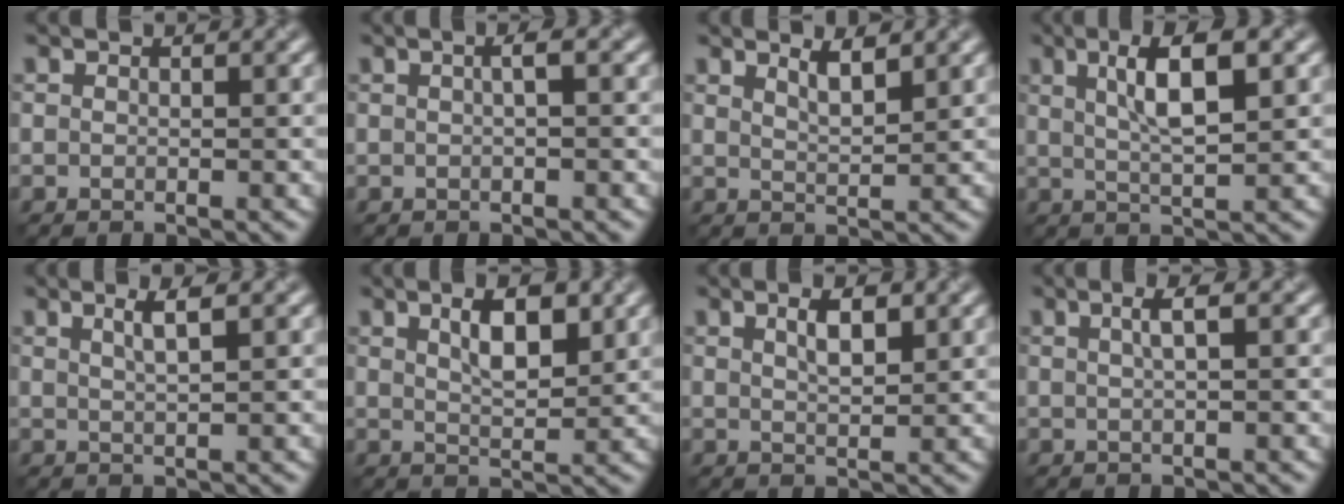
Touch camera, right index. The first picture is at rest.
{"total": 1.7, "force": [0.1, 0.7, 1.6], "torque": [-0.007, 0.013, -0.008]}
{"total": 1.4, "force": [1.1, 0.1, 0.7], "torque": [-0.014, 0.003, 0.029]}
{"total": 4.6, "force": [1.3, 0.7, 4.3], "torque": [-0.086, 0.011, 0.034]}
{"total": 1.4, "force": [0.5, 0.0, 1.2], "torque": [-0.024, 0.009, 0.017]}
{"total": 3.0, "force": [1.4, 0.7, 2.5], "torque": [-0.049, 0.008, 0.034]}
{"total": 1.6, "force": [0.8, 0.3, 1.3], "torque": [-0.026, 0.009, 0.024]}
{"total": 1.4, "force": [0.1, 0.2, 1.3], "torque": [-0.026, 0.011, 0.009]}